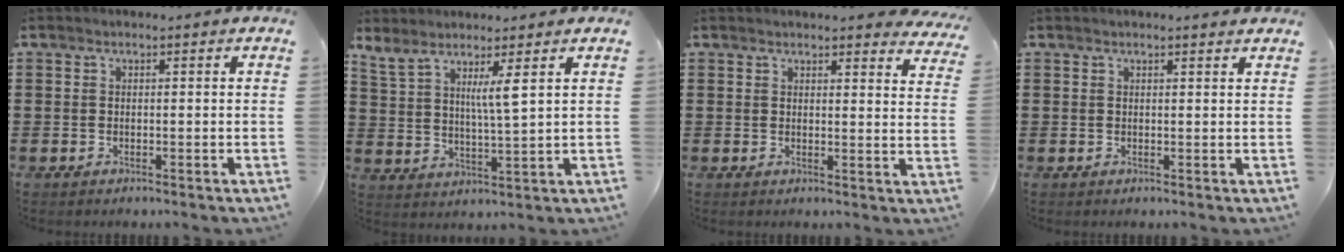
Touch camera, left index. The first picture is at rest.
{"total": 5.6, "force": [3.7, 0.2, 4.2], "torque": [-0.086, -0.015, 0.062]}
{"total": 3.2, "force": [3.1, 0.1, 0.7], "torque": [-0.016, -0.013, 0.055]}
{"total": 1.0, "force": [0.9, 0.0, 0.4], "torque": [-0.009, 0.000, 0.018]}